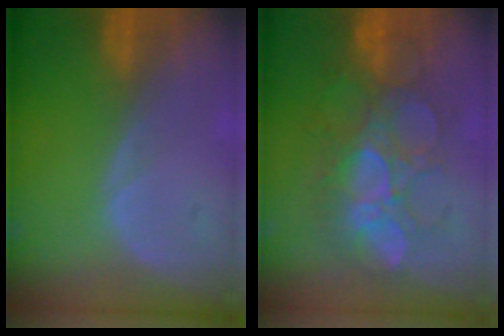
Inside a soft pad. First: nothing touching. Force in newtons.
{"total": 9.1, "press": 8.9, "slide": 1.9}